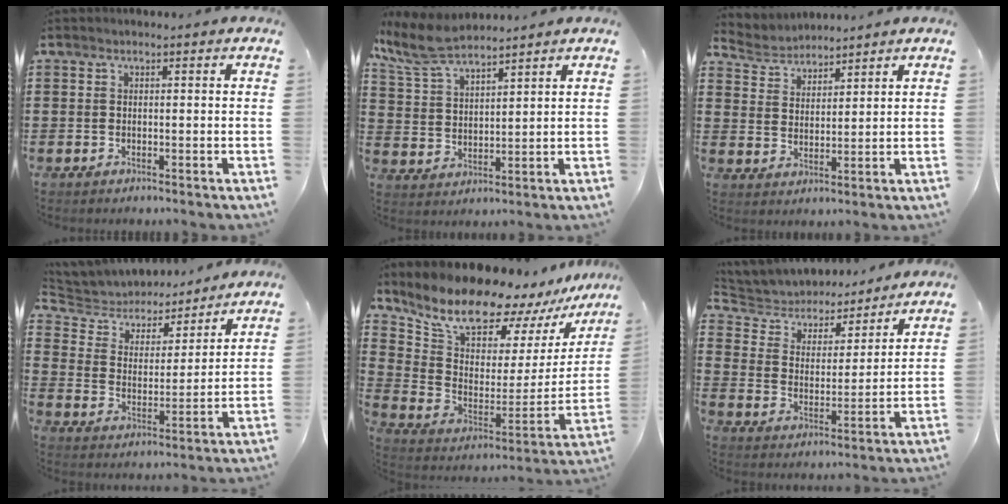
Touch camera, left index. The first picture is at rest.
{"total": 7.2, "force": [6.3, 1.4, 3.2], "torque": [-0.085, -0.018, 0.115]}
{"total": 3.8, "force": [3.6, 1.0, -0.5], "torque": [-0.010, -0.014, 0.065]}
{"total": 4.8, "force": [4.5, 1.6, 0.4], "torque": [-0.040, -0.032, 0.072]}
{"total": 13.2, "force": [11.6, 4.2, 4.7], "torque": [-0.121, -0.088, 0.199]}
{"total": 4.7, "force": [4.5, 1.4, 0.4], "torque": [-0.038, -0.032, 0.070]}